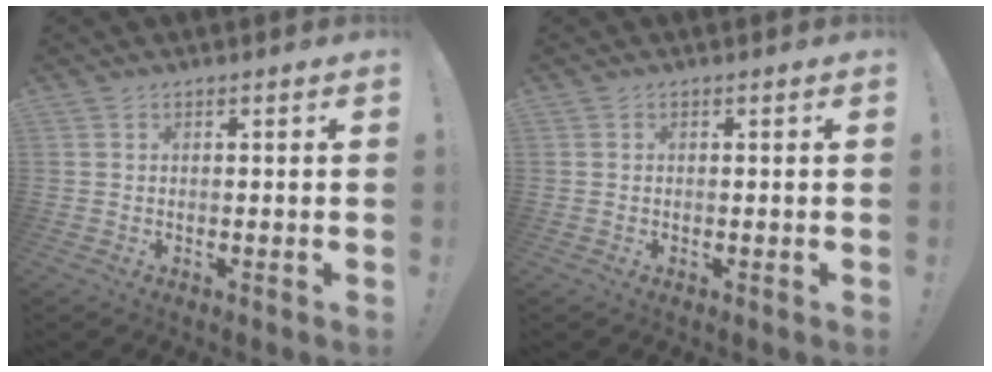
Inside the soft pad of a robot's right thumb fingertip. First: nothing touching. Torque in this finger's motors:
{"motor_torque": [-0.20, -0.08, 0.30, -0.22, 0.00]}